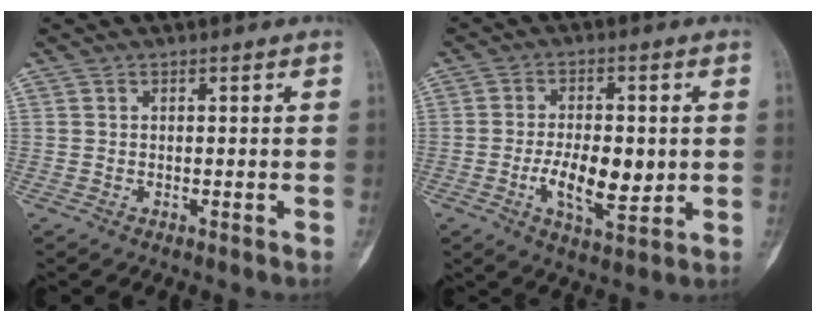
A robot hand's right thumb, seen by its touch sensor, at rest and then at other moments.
{"total": 9.6, "force": [-1.1, 4.5, 8.4], "torque": [-0.132, -0.007, -0.015]}